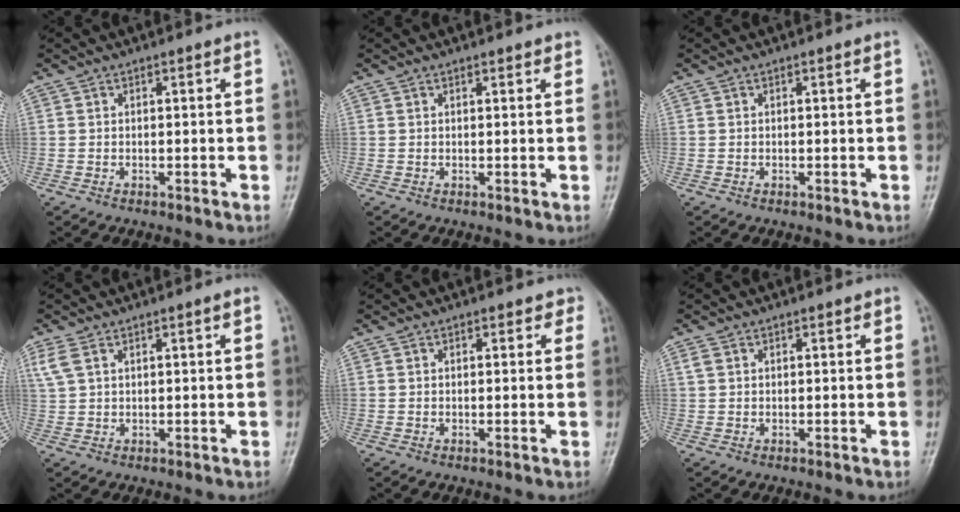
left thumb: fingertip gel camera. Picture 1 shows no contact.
{"total": 1.0, "force": [0.8, 0.3, 0.5], "torque": [-0.006, -0.002, 0.009]}
{"total": 0.0}
{"total": 3.9, "force": [1.9, 1.5, 3.0], "torque": [-0.074, 0.012, 0.046]}
{"total": 1.6, "force": [1.0, 1.0, 0.8], "torque": [0.009, -0.001, 0.005]}
{"total": 1.4, "force": [0.7, 0.9, 0.8], "torque": [-0.013, 0.003, 0.014]}